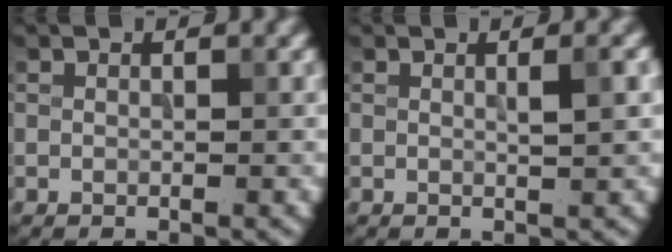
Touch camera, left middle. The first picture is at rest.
{"total": 2.0, "force": [0.4, 0.4, 1.9], "torque": [-0.022, 0.006, 0.004]}